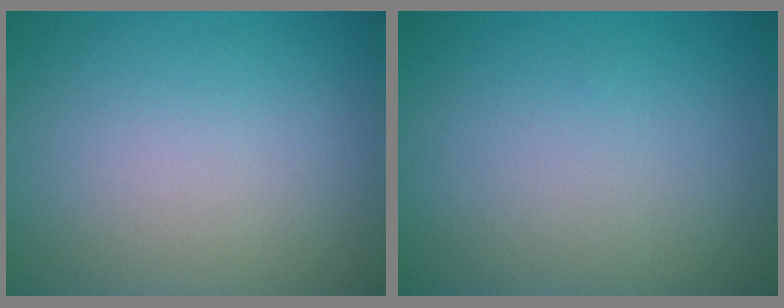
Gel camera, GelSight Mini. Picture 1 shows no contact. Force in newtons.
{"total": 0.0}